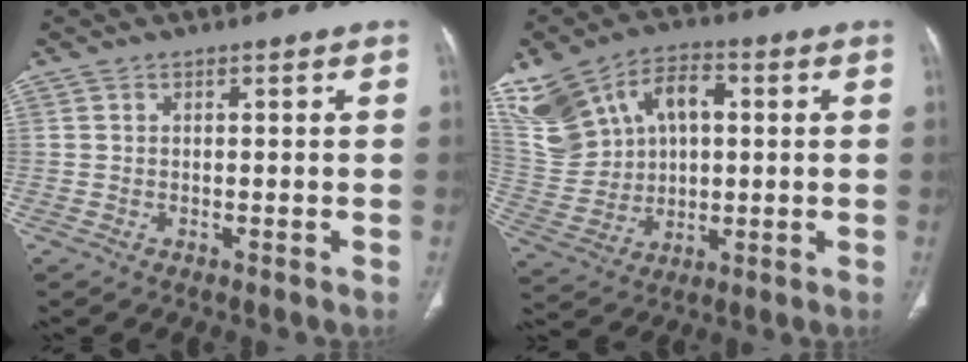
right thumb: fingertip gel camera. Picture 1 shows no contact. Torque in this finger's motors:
{"motor_torque": [1.42, 1.63, 0.62, 0.26, 0.10]}